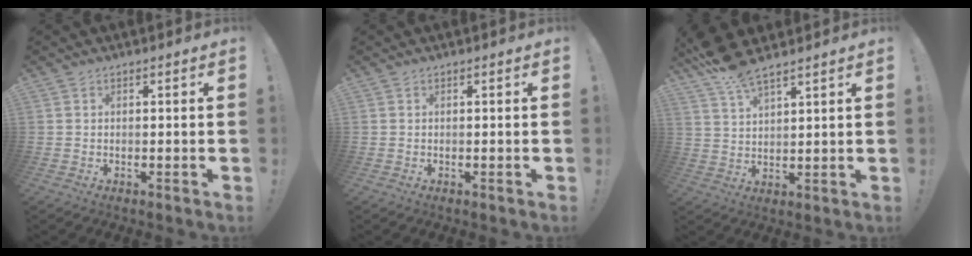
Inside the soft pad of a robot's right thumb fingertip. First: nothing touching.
{"total": 0.0}
{"total": 7.9, "force": [6.5, 1.6, 4.1], "torque": [-0.082, -0.037, 0.121]}